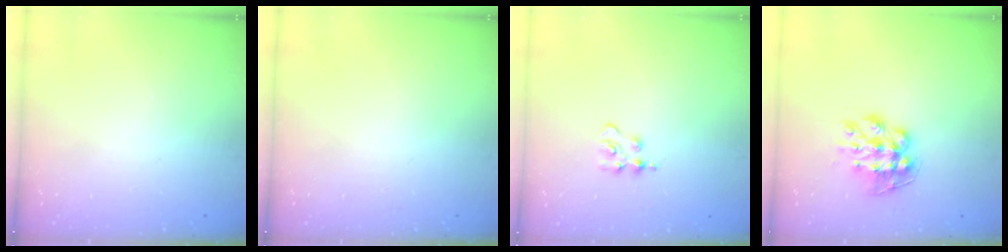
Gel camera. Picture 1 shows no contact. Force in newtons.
{"total": 0.0}
{"total": 4.8, "press": 4.8, "slide": 0.5}
{"total": 9.9, "press": 9.8, "slide": 0.5}